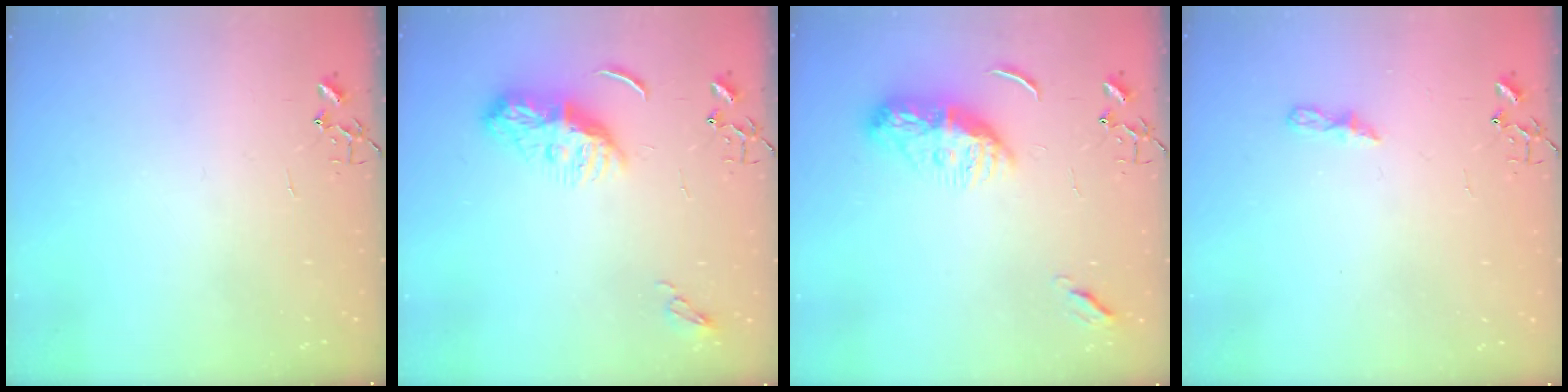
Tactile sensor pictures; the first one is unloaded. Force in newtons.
{"total": 8.5, "press": 8.5, "slide": 0.3}
{"total": 10.4, "press": 10.3, "slide": 0.7}
{"total": 5.3, "press": 5.3, "slide": 0.6}